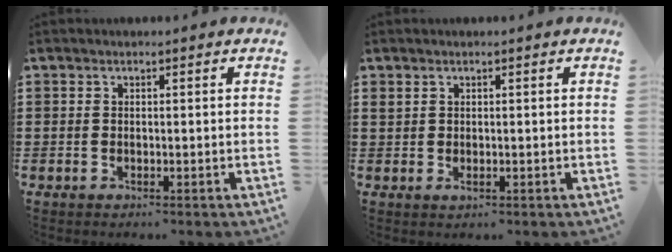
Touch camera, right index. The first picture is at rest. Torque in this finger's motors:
{"motor_torque": [0.99, 1.14, 0.06, 0.05]}